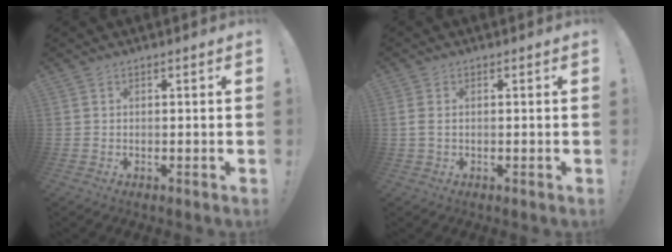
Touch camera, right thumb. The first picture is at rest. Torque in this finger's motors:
{"motor_torque": [0.04, 0.05, 0.16, 0.01, -0.04]}